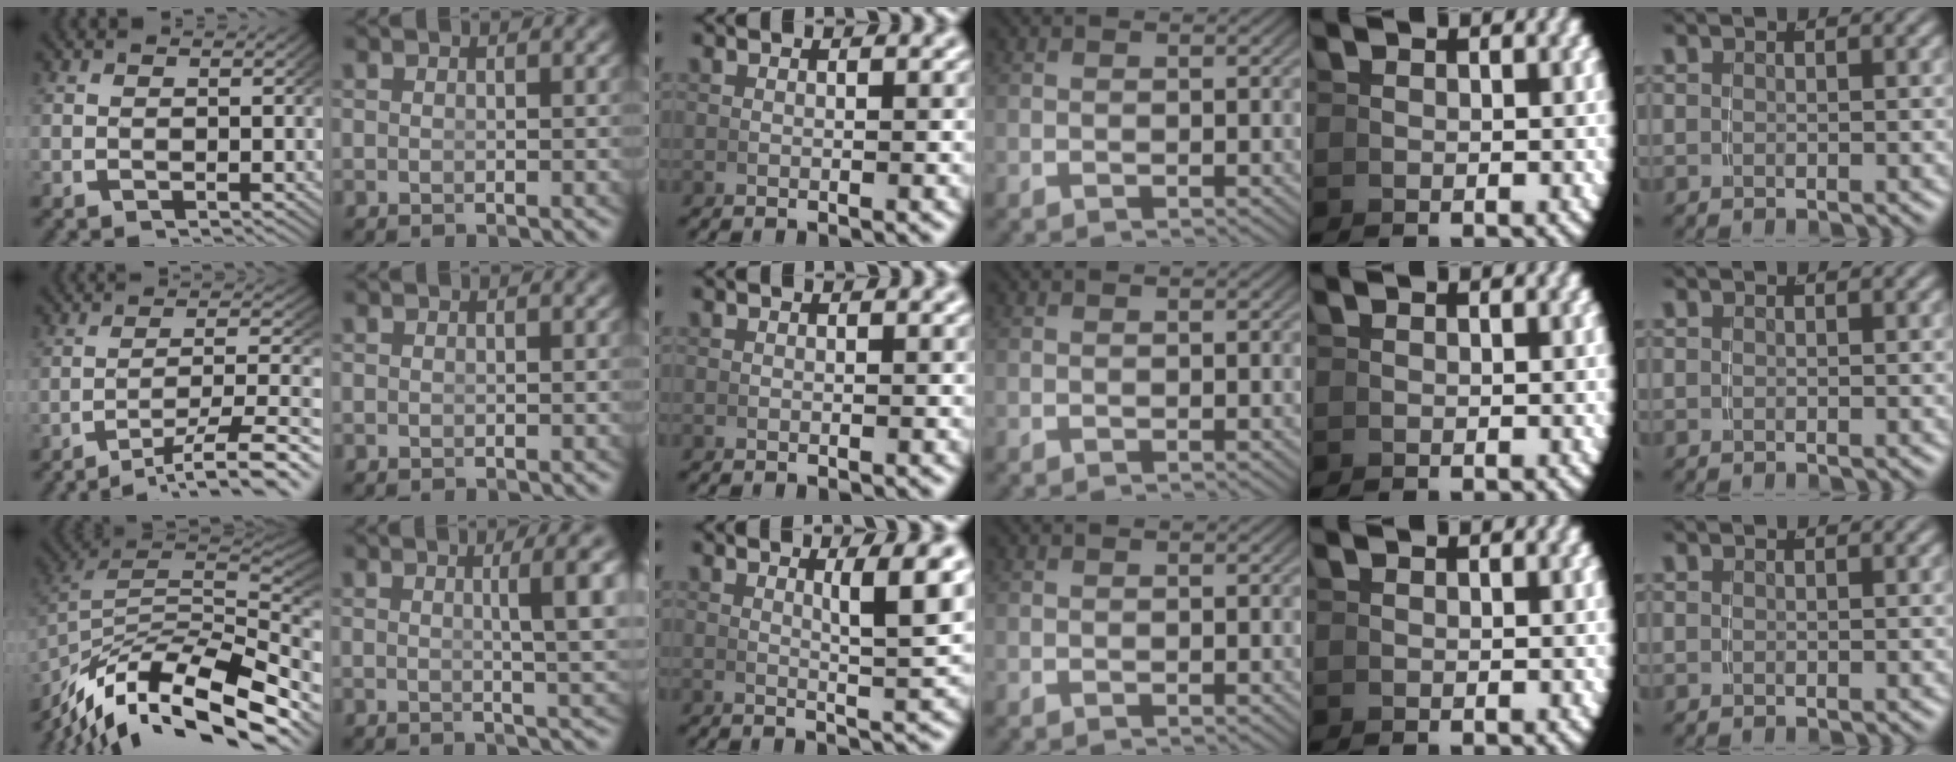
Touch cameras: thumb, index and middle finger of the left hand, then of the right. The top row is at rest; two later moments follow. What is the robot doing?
{"motion": "lift_and_place", "object": "cup"}